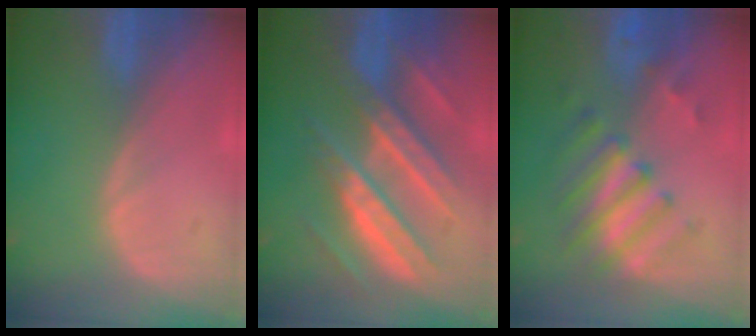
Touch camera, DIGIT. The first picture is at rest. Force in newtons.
{"total": 10.8, "press": 10.7, "slide": 1.1}
{"total": 7.9, "press": 7.1, "slide": 3.6}